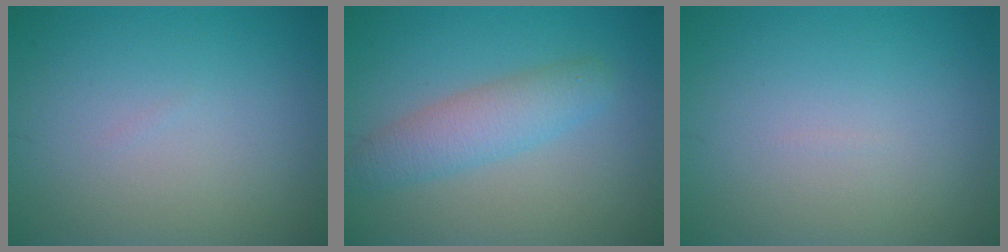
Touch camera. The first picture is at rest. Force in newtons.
{"total": 3.7, "press": 3.7, "slide": 0.1}
{"total": 0.0}